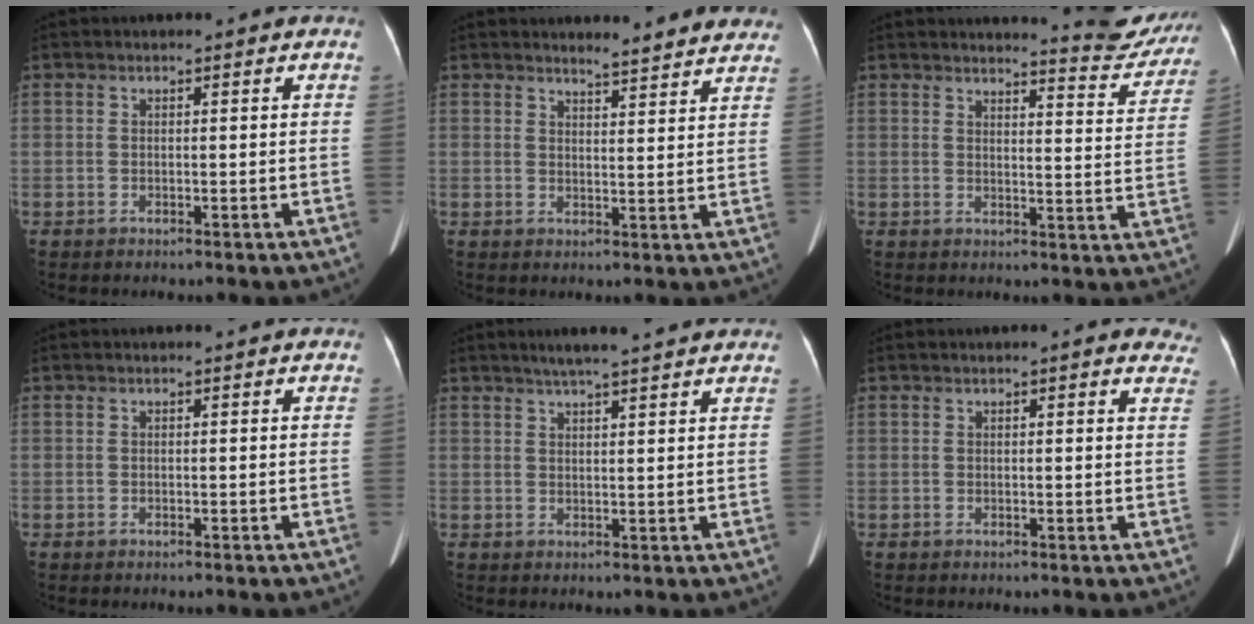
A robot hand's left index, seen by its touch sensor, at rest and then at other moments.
{"total": 7.2, "force": [7.0, 0.8, 1.5], "torque": [-0.015, -0.008, 0.067]}
{"total": 8.5, "force": [8.4, 0.6, 0.9], "torque": [-0.001, -0.039, 0.088]}
{"total": 0.0}
{"total": 8.1, "force": [6.8, 0.3, 4.4], "torque": [-0.063, 0.026, 0.089]}
{"total": 4.7, "force": [3.8, 1.3, 2.3], "torque": [-0.009, -0.002, 0.024]}